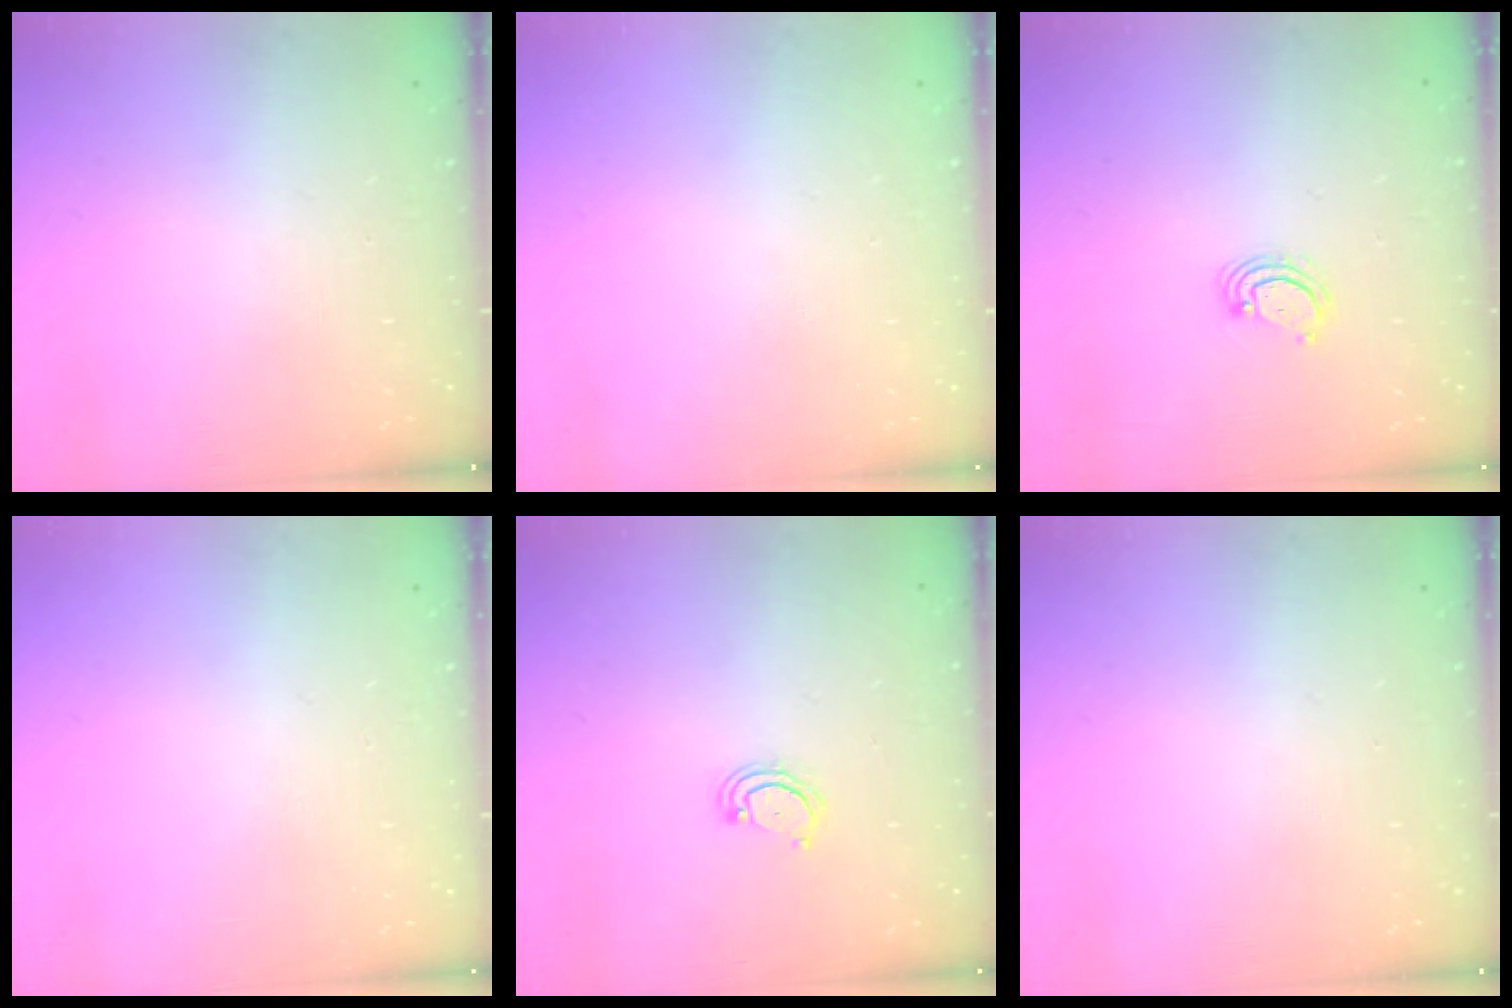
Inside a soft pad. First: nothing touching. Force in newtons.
{"total": 0.0}
{"total": 3.4, "press": 3.4, "slide": 0.3}
{"total": 0.0}
{"total": 3.1, "press": 3.0, "slide": 0.4}
{"total": 0.0}